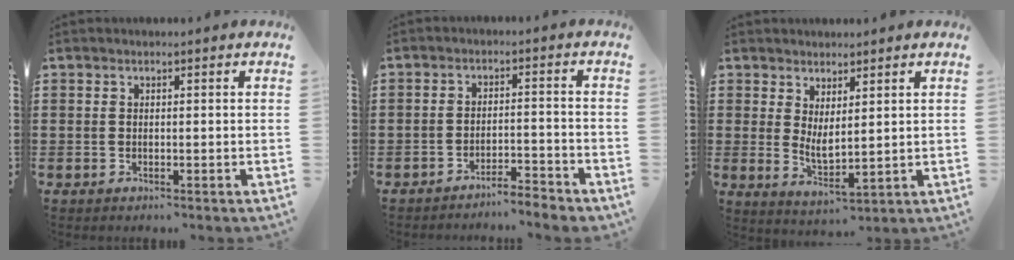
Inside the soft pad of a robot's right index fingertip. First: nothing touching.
{"total": 3.5, "force": [-3.5, -0.2, 0.5], "torque": [-0.014, -0.001, -0.075]}
{"total": 2.9, "force": [1.5, 0.8, 2.3], "torque": [-0.050, -0.008, 0.029]}